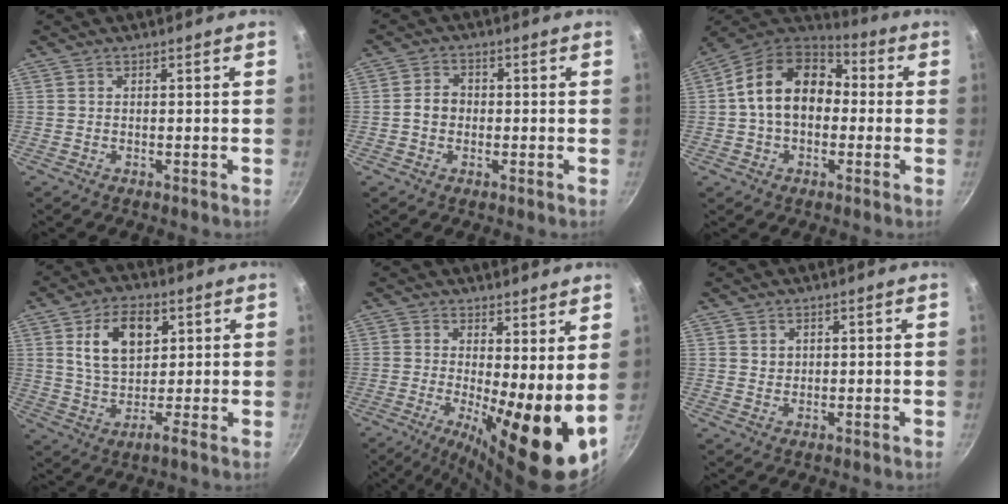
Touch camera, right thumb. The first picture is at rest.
{"total": 3.7, "force": [-0.5, 3.1, 2.0], "torque": [-0.018, 0.015, -0.012]}
{"total": 16.3, "force": [0.6, 11.7, 11.3], "torque": [-0.157, 0.040, -0.008]}
{"total": 10.0, "force": [2.9, 6.0, 7.4], "torque": [-0.104, 0.001, 0.044]}
{"total": 13.2, "force": [-0.4, 3.7, 12.7], "torque": [-0.180, -0.013, -0.006]}
{"total": 1.3, "force": [0.6, 1.1, 0.4], "torque": [0.000, 0.001, 0.010]}